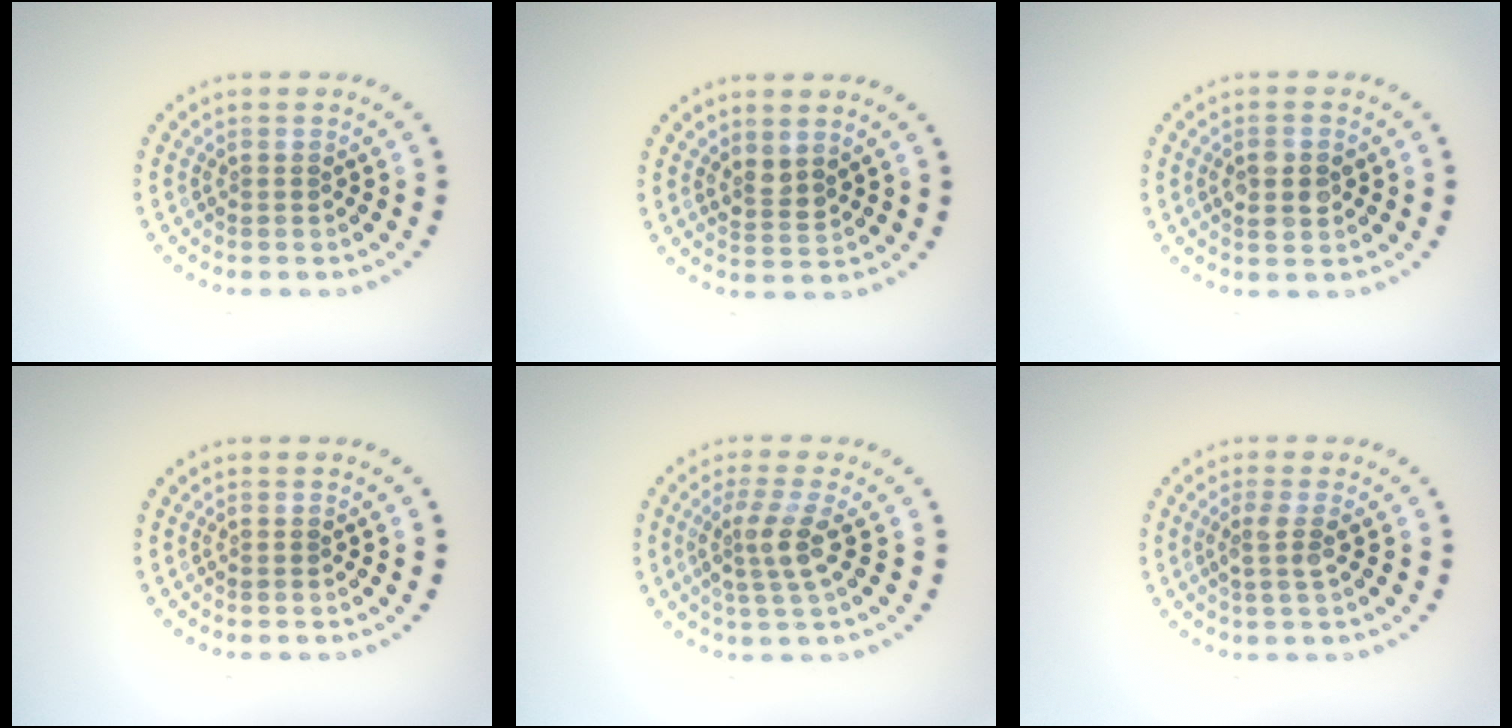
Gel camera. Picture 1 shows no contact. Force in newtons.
{"total": 1.6, "press": 1.3, "slide": 1.0}
{"total": 2.4, "press": 2.4, "slide": 0.2}
{"total": 0.0}
{"total": 3.0, "press": 2.3, "slide": 1.9}
{"total": 1.8, "press": 1.4, "slide": 1.2}